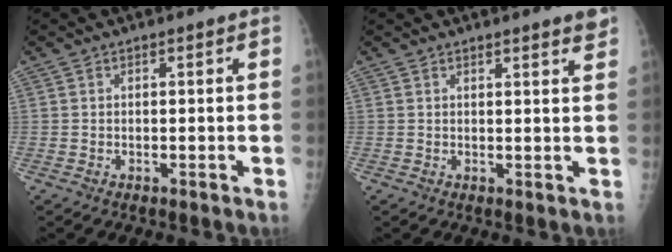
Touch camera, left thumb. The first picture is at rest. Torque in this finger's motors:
{"motor_torque": [-0.23, -0.12, -0.17, -0.02, 0.05]}